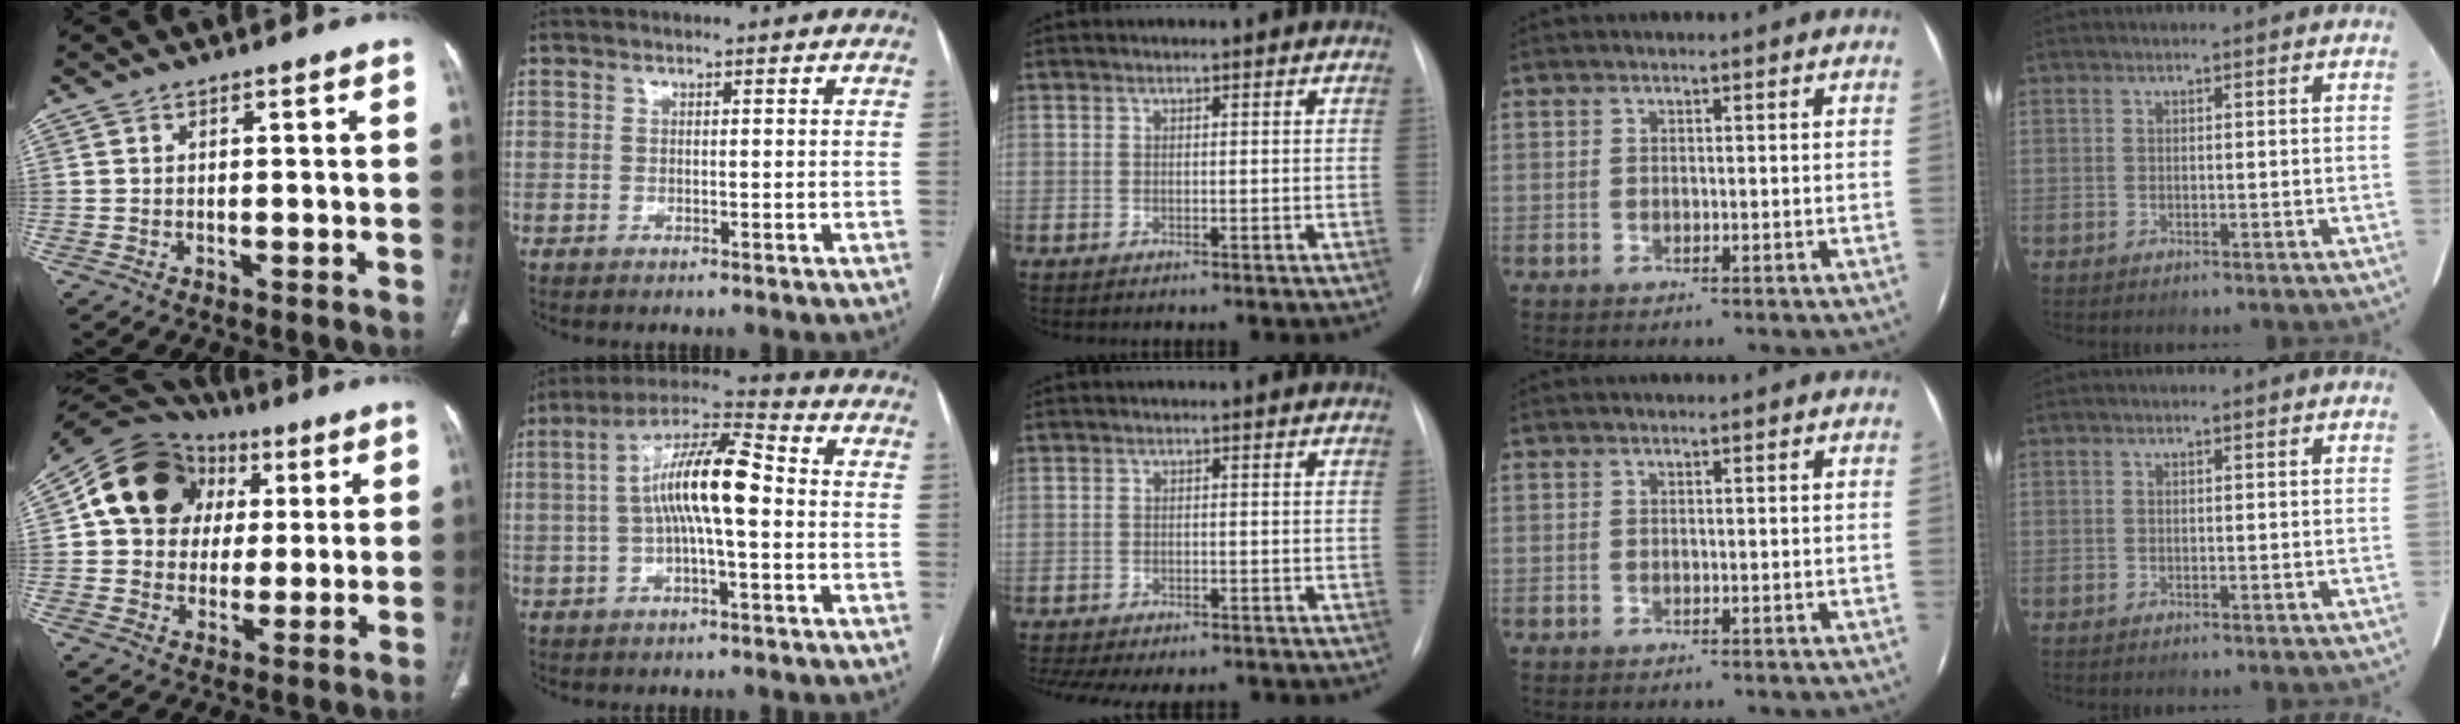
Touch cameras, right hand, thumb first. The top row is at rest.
{"thumb": {"total": 17.2, "force": [4.7, 14.4, 8.3], "torque": [-0.108, 0.021, 0.077]}, "index": {"total": 11.4, "force": [-0.4, 2.1, 11.2], "torque": [-0.207, 0.030, -0.011]}, "middle": {"total": 11.2, "force": [-9.3, 3.8, 4.8], "torque": [-0.096, 0.000, -0.119]}}